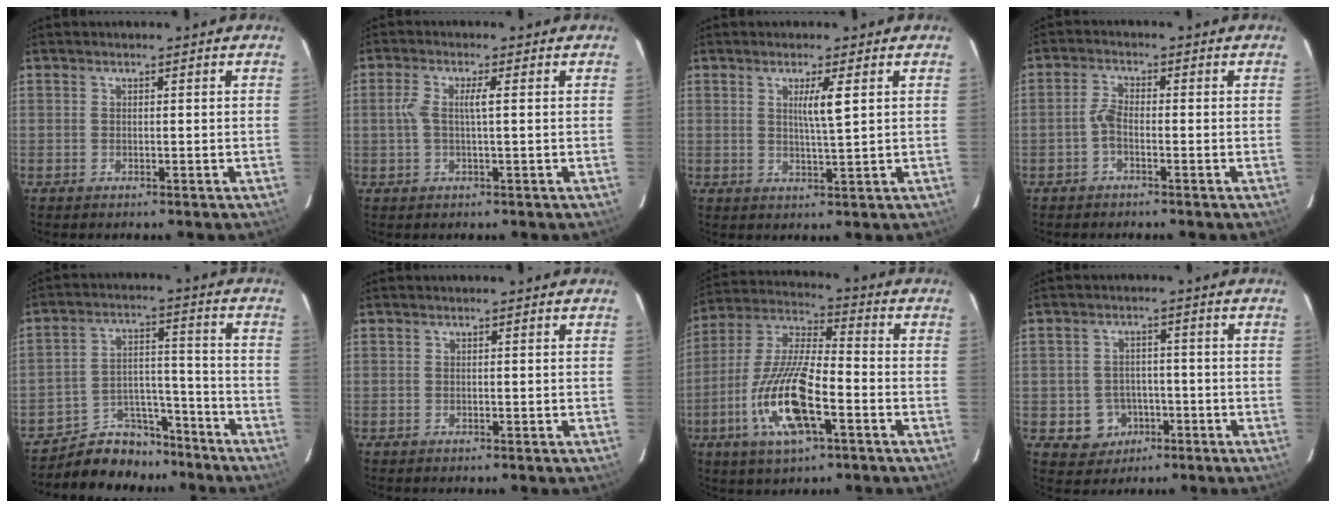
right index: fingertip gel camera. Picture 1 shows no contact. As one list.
[{"total": 3.5, "force": [0.3, 0.4, 3.4], "torque": [-0.074, 0.008, 0.007]}, {"total": 3.7, "force": [1.2, -0.4, 3.5], "torque": [-0.065, -0.007, 0.020]}, {"total": 2.6, "force": [-1.0, 0.9, 2.2], "torque": [-0.048, 0.003, -0.023]}, {"total": 9.5, "force": [-8.7, 3.8, 0.2], "torque": [0.005, 0.046, -0.146]}, {"total": 0.0}, {"total": 15.6, "force": [-5.6, 3.6, 14.1], "torque": [-0.294, -0.007, -0.101]}, {"total": 5.5, "force": [-1.8, 5.1, 1.0], "torque": [-0.014, 0.009, -0.018]}]